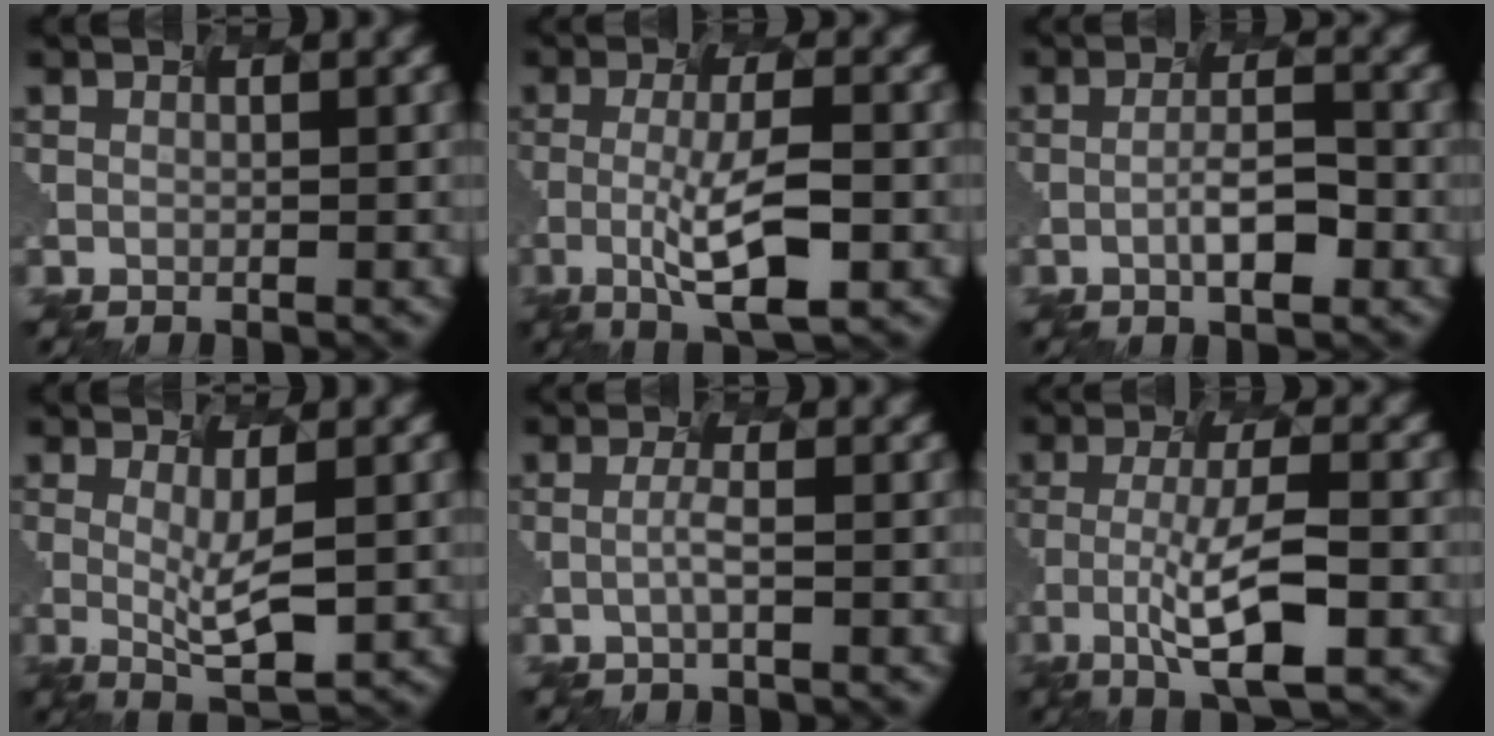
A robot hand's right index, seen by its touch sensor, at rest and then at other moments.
{"total": 5.3, "force": [-2.0, 0.8, 4.9], "torque": [-0.100, -0.011, -0.004]}
{"total": 2.4, "force": [-1.6, -0.2, 1.8], "torque": [-0.058, -0.008, 0.000]}
{"total": 3.1, "force": [-0.8, 0.2, 3.0], "torque": [-0.072, -0.016, 0.021]}
{"total": 1.2, "force": [-1.0, -0.7, 0.1], "torque": [-0.028, -0.008, 0.010]}
{"total": 5.9, "force": [-2.6, 0.8, 5.3], "torque": [-0.109, -0.005, -0.019]}